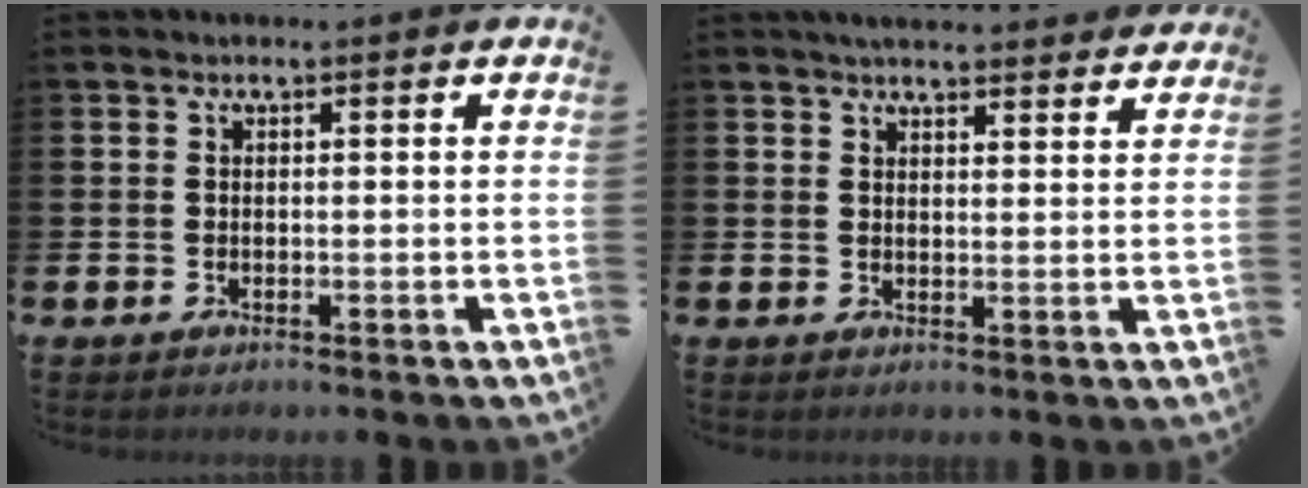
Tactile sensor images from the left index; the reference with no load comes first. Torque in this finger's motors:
{"motor_torque": [-0.03, -0.80, 0.56, 0.12]}